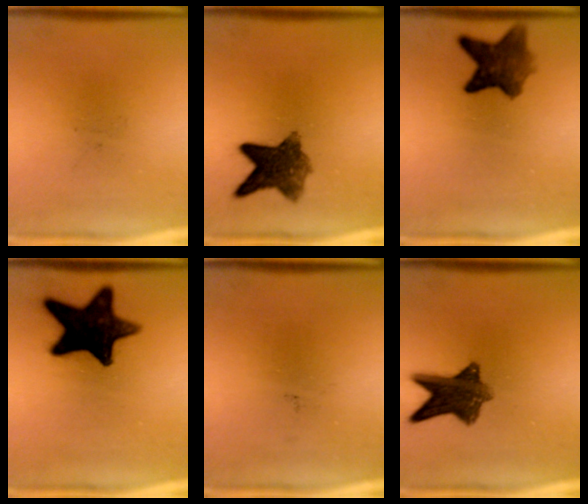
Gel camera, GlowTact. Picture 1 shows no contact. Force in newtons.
{"total": 8.2}
{"total": 7.1}
{"total": 16.0}
{"total": 0.0}
{"total": 8.9}